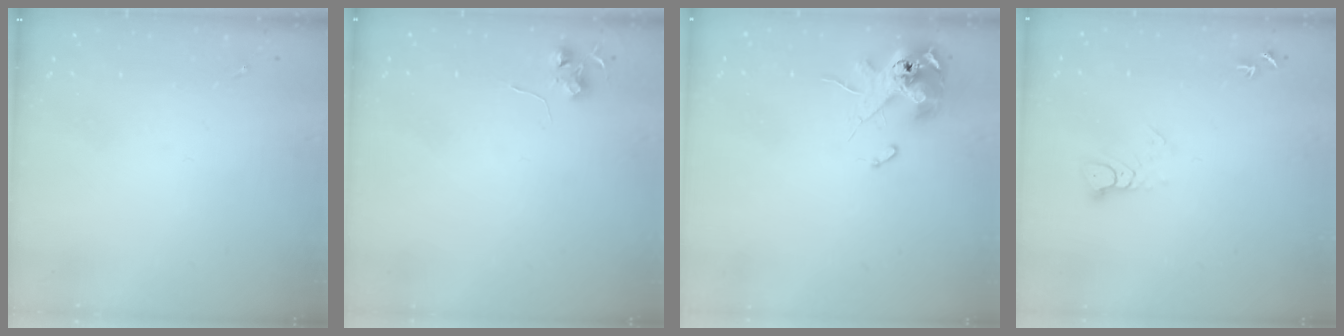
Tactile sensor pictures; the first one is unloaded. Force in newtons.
{"total": 6.0, "press": 6.0, "slide": 0.5}
{"total": 11.6, "press": 11.4, "slide": 2.1}
{"total": 4.6, "press": 4.5, "slide": 0.5}